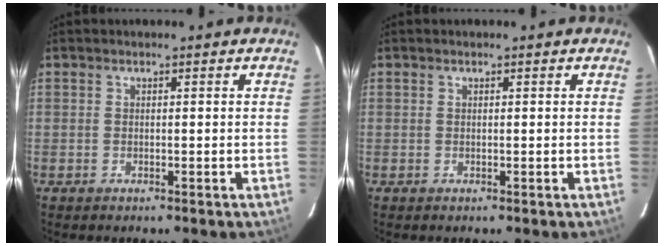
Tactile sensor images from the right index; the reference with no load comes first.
{"total": 0.0}